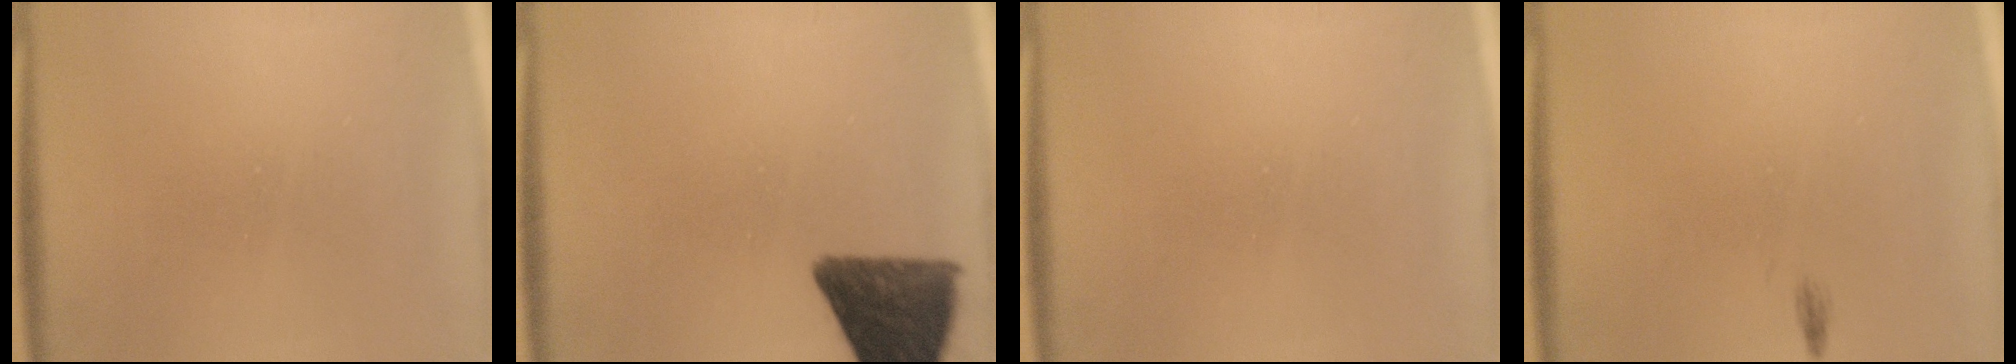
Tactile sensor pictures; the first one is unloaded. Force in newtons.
{"total": 11.6}
{"total": 0.0}
{"total": 0.5}